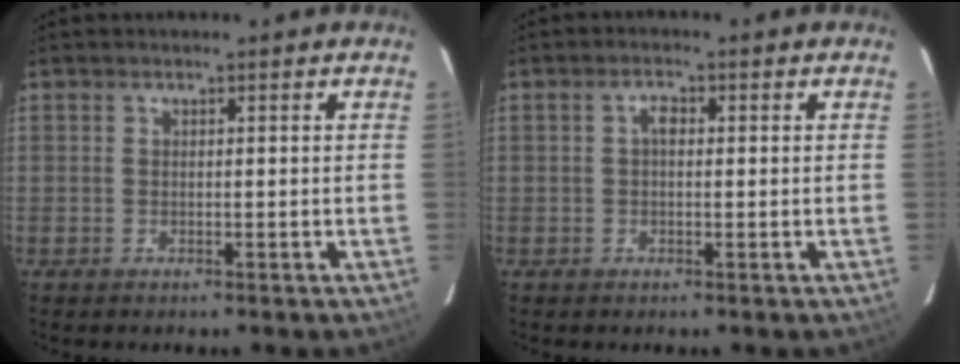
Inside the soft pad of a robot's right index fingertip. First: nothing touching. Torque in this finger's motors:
{"motor_torque": [0.24, -0.06, 0.18, 0.01]}